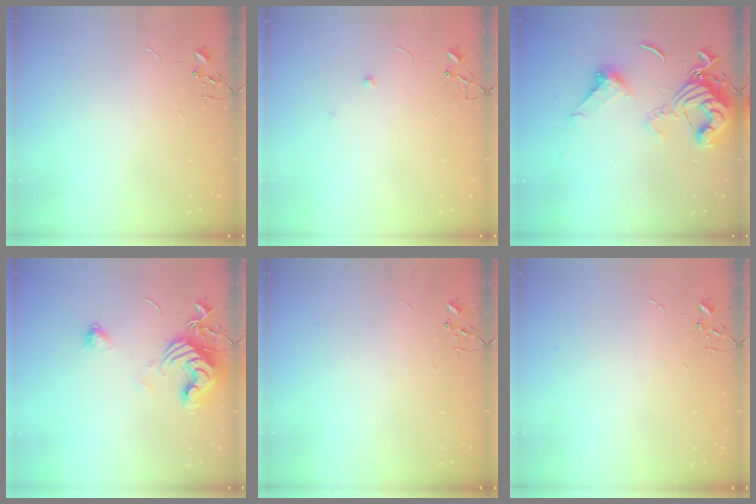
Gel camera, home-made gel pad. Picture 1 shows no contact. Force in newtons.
{"total": 3.8, "press": 3.7, "slide": 0.6}
{"total": 15.7, "press": 15.6, "slide": 1.8}
{"total": 13.5, "press": 13.4, "slide": 1.7}
{"total": 0.0}
{"total": 0.0}